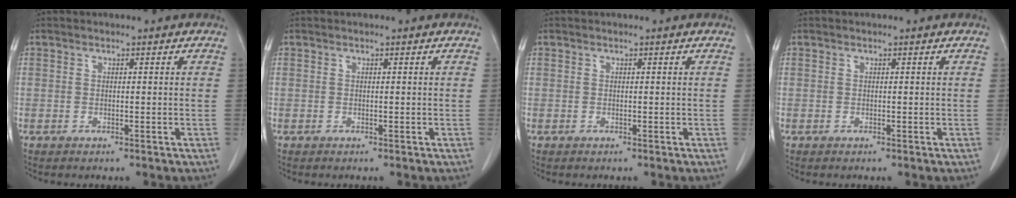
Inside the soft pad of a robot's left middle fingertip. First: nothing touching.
{"total": 0.0}
{"total": 0.0}
{"total": 0.0}